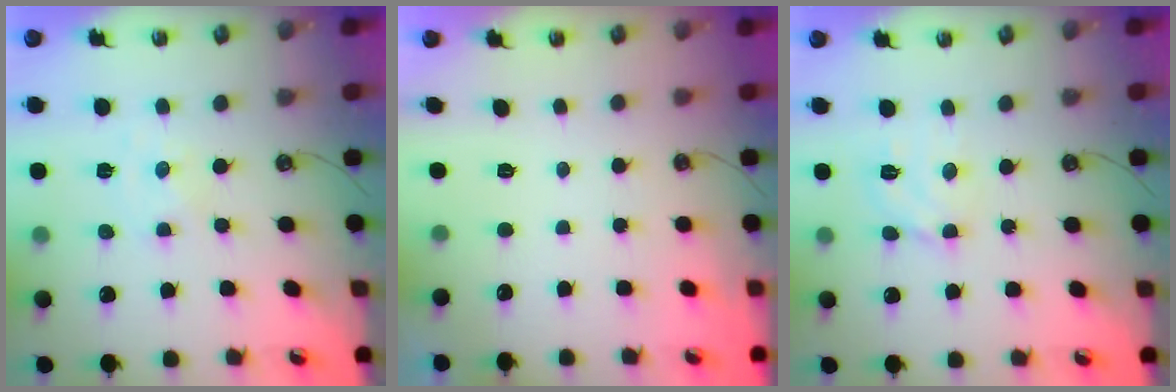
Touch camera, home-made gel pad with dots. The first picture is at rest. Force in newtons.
{"total": 0.0}
{"total": 6.8, "press": 6.8, "slide": 0.5}